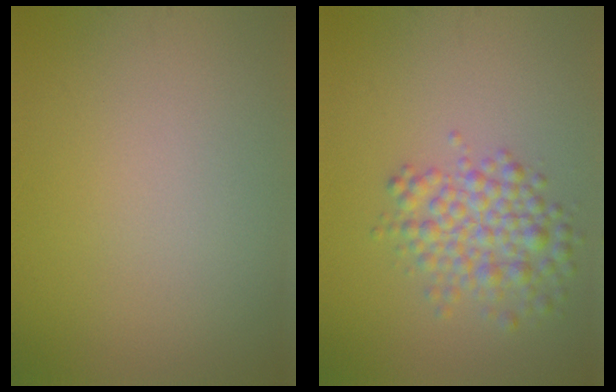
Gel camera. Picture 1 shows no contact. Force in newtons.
{"total": 4.1, "press": 4.1, "slide": 0.1}